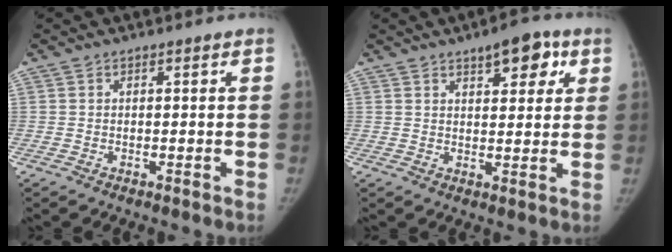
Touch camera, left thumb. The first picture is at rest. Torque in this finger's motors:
{"motor_torque": [0.08, 0.10, 0.89, -0.38, 0.00]}